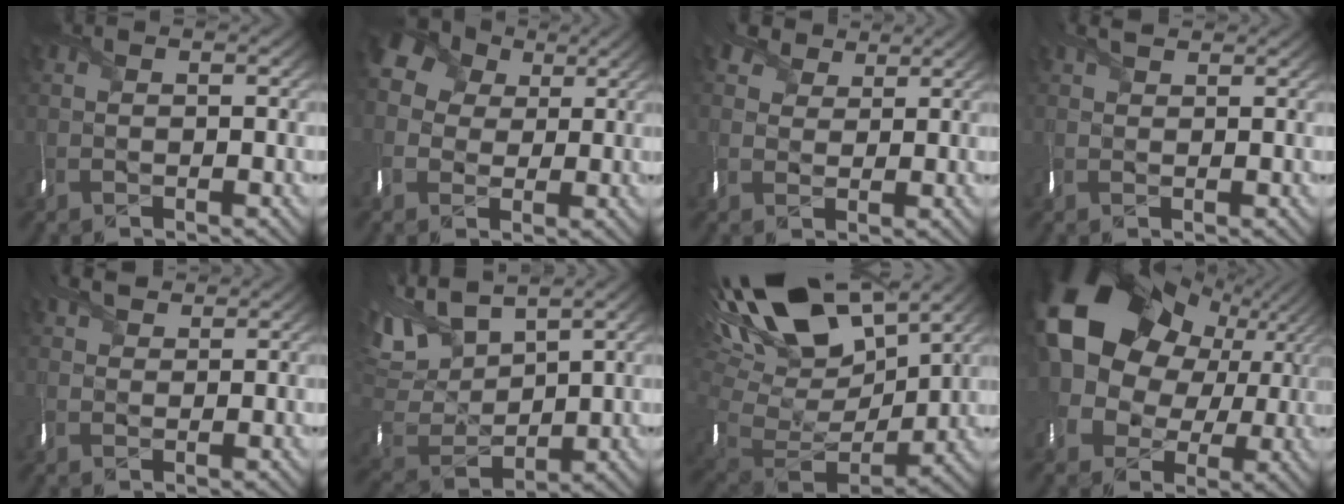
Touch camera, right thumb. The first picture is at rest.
{"total": 6.9, "force": [2.1, 5.9, 2.9], "torque": [-0.099, 0.017, 0.029]}
{"total": 2.6, "force": [2.1, 1.3, -0.8], "torque": [0.006, 0.005, 0.034]}
{"total": 1.3, "force": [1.1, -0.1, -0.8], "torque": [0.003, 0.007, 0.019]}
{"total": 2.0, "force": [1.8, 0.7, -0.5], "torque": [-0.002, 0.006, 0.031]}
{"total": 10.1, "force": [6.6, 4.3, 6.3], "torque": [-0.189, 0.024, 0.118]}
{"total": 17.7, "force": [7.9, 8.6, 13.3], "torque": [-0.253, 0.022, 0.127]}
{"total": 20.1, "force": [5.4, 15.7, 11.4], "torque": [-0.243, 0.029, 0.080]}